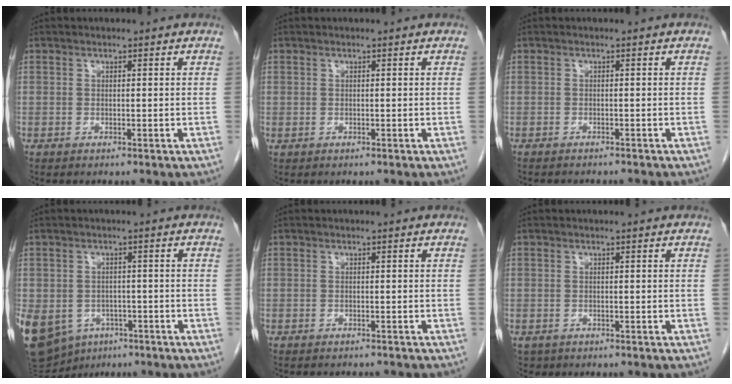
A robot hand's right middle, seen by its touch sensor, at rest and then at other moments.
{"total": 0.0}
{"total": 4.7, "force": [-4.3, 1.0, 1.7], "torque": [-0.018, -0.003, -0.053]}
{"total": 25.6, "force": [-11.1, 20.3, 11.0], "torque": [-0.375, -0.019, -0.153]}
{"total": 3.6, "force": [-3.4, 0.6, 1.0], "torque": [-0.009, -0.004, -0.042]}
{"total": 1.3, "force": [-0.8, 1.0, 0.2], "torque": [-0.010, 0.001, -0.009]}